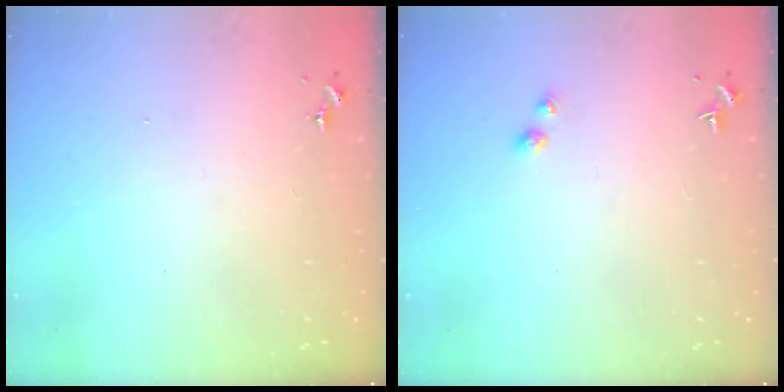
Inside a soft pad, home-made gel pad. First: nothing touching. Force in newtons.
{"total": 2.7, "press": 2.7, "slide": 0.2}